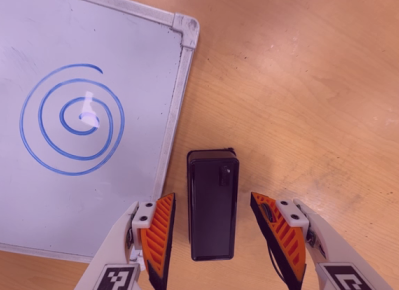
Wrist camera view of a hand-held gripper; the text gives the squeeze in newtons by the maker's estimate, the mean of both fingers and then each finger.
{"total": 0.0}